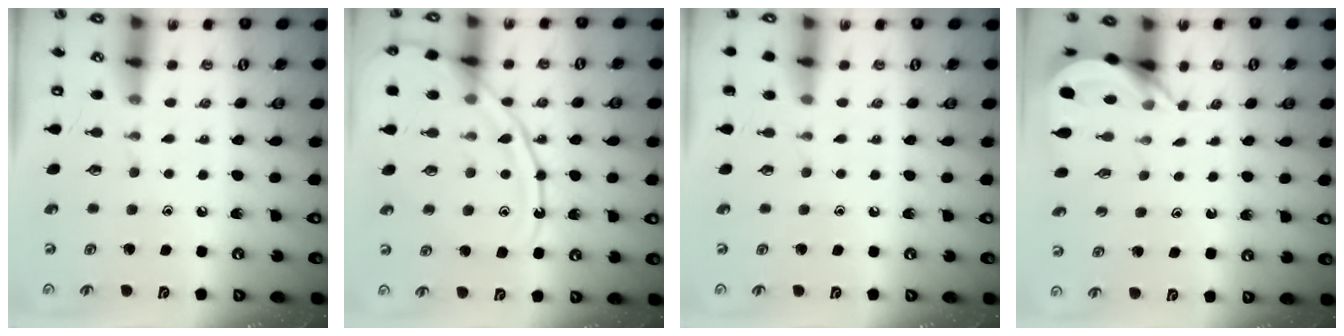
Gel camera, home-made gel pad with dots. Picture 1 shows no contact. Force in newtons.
{"total": 12.9, "press": 12.9, "slide": 1.3}
{"total": 0.0}
{"total": 4.3, "press": 4.3, "slide": 0.3}